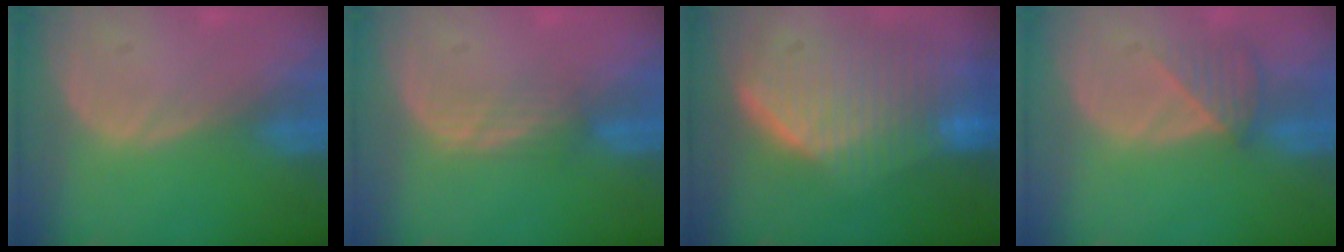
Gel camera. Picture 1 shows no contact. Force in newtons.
{"total": 2.5, "press": 2.3, "slide": 0.9}
{"total": 10.1, "press": 9.0, "slide": 4.5}
{"total": 3.6, "press": 3.5, "slide": 1.0}